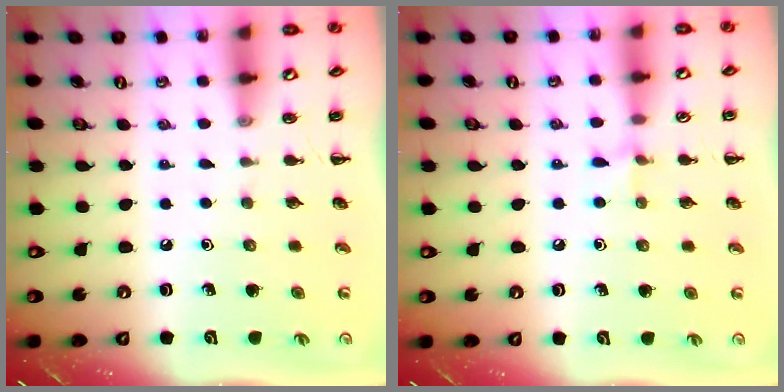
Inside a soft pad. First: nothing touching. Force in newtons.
{"total": 5.3, "press": 4.9, "slide": 1.8}